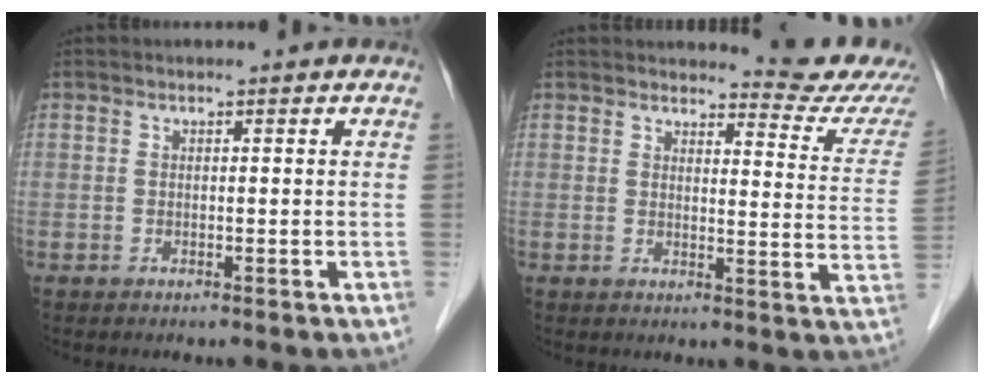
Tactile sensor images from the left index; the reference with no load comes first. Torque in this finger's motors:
{"motor_torque": [0.14, -0.17, 0.05, 0.00]}